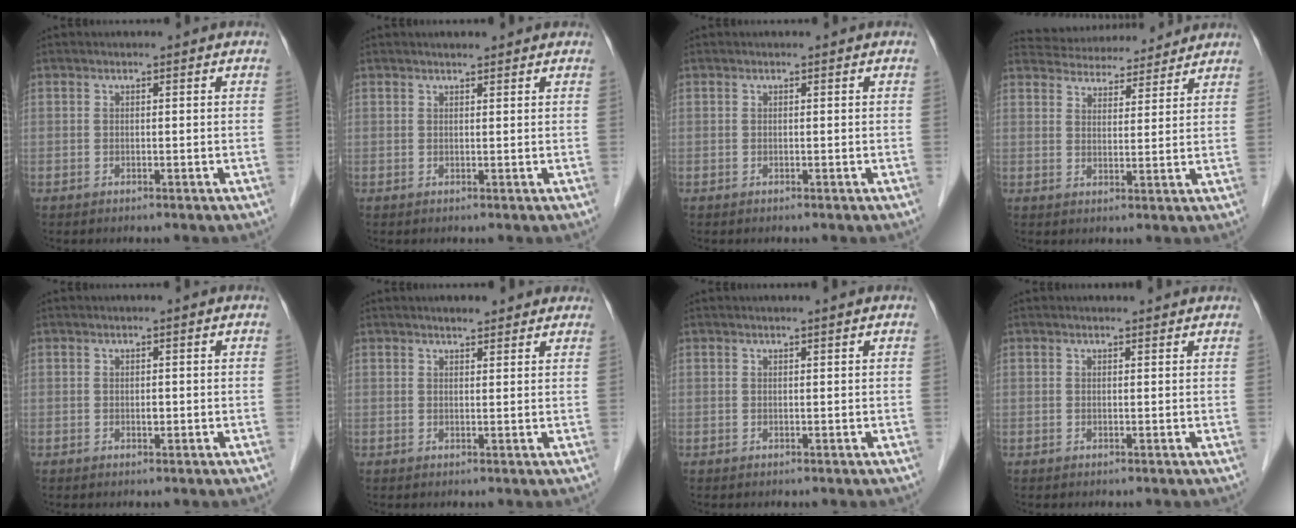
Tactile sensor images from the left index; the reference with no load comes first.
{"total": 1.8, "force": [1.6, 0.3, 0.9], "torque": [-0.015, 0.013, 0.024]}
{"total": 0.0}
{"total": 12.6, "force": [12.0, 2.9, 2.7], "torque": [-0.037, 0.025, 0.173]}
{"total": 0.6, "force": [0.0, 0.3, 0.5], "torque": [-0.007, 0.000, 0.001]}
{"total": 4.0, "force": [3.5, 1.0, 1.7], "torque": [-0.019, 0.018, 0.043]}
{"total": 0.5, "force": [0.4, -0.2, 0.3], "torque": [-0.012, -0.004, 0.014]}
{"total": 2.0, "force": [2.0, 0.2, 0.2], "torque": [-0.010, 0.005, 0.021]}